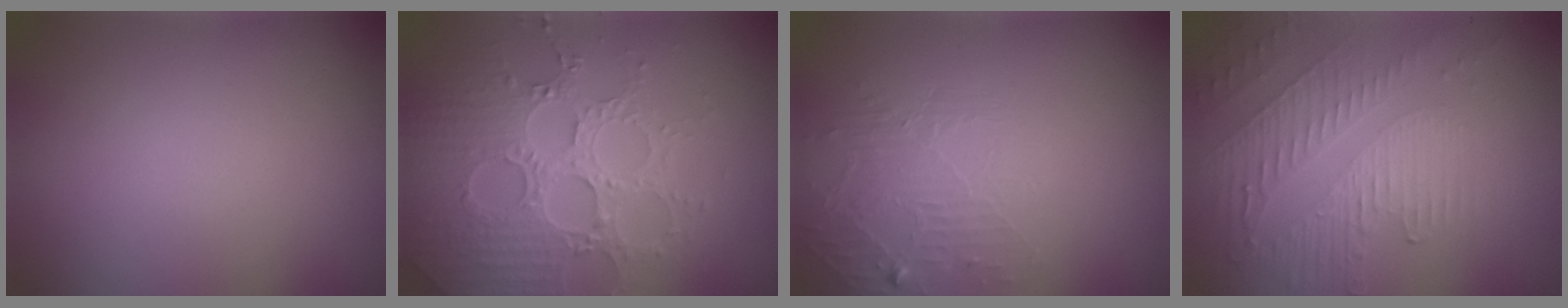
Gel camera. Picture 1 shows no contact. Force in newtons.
{"total": 5.3, "press": 5.1, "slide": 1.2}
{"total": 1.8, "press": 0.8, "slide": 1.6}
{"total": 5.6, "press": 3.6, "slide": 4.3}